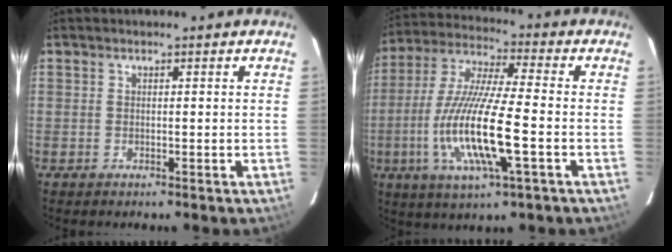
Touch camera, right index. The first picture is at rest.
{"total": 16.8, "force": [-4.4, 2.3, 16.1], "torque": [-0.328, -0.016, -0.084]}